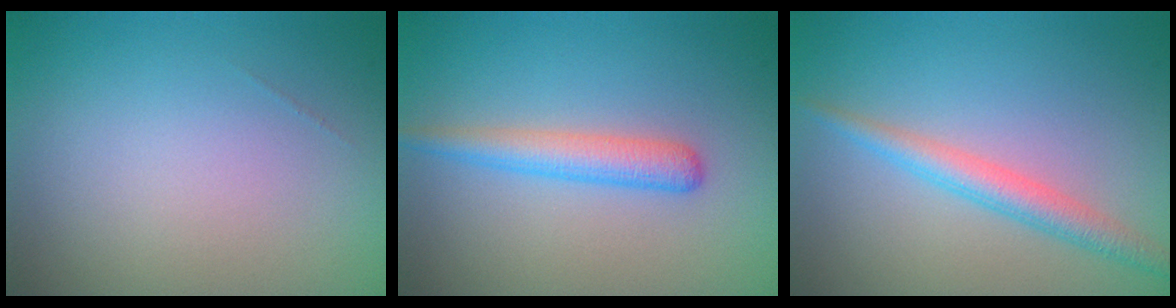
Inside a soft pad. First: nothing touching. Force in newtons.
{"total": 2.7, "press": 2.7, "slide": 0.1}
{"total": 2.7, "press": 2.7, "slide": 0.1}